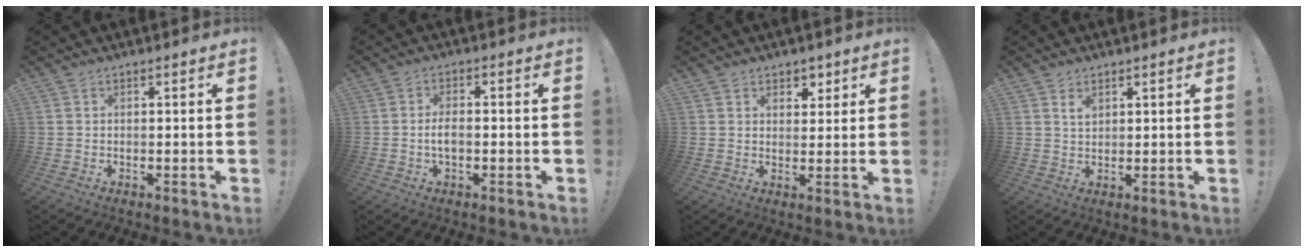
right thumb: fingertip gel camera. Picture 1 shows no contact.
{"total": 3.9, "force": [-0.9, 1.7, 3.3], "torque": [-0.065, 0.005, -0.018]}
{"total": 4.3, "force": [2.5, 3.3, 1.0], "torque": [-0.002, -0.015, 0.043]}
{"total": 2.7, "force": [1.7, 1.6, 1.4], "torque": [-0.020, -0.007, 0.029]}